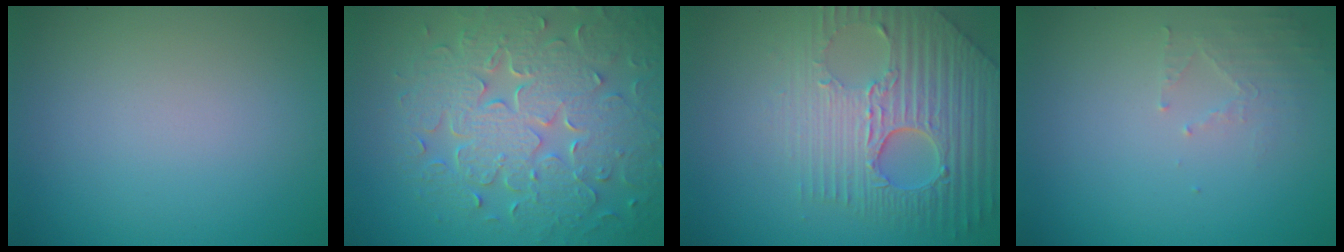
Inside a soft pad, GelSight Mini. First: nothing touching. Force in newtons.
{"total": 8.9, "press": 6.2, "slide": 6.4}
{"total": 8.2, "press": 5.7, "slide": 5.9}
{"total": 1.7, "press": 1.7, "slide": 0.3}